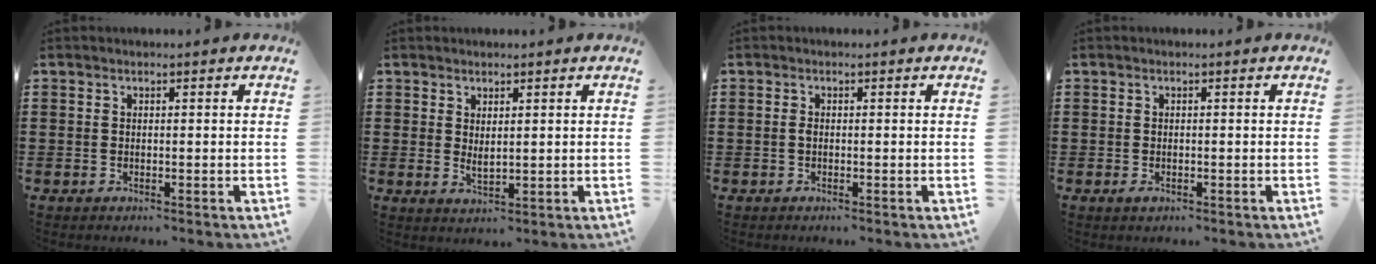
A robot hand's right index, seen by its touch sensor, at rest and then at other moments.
{"total": 2.2, "force": [1.1, 0.7, 1.7], "torque": [-0.033, 0.000, 0.021]}
{"total": 0.6, "force": [-0.1, 0.3, 0.6], "torque": [-0.014, -0.002, -0.002]}
{"total": 0.6, "force": [-0.3, 0.4, 0.4], "torque": [-0.008, -0.001, -0.006]}